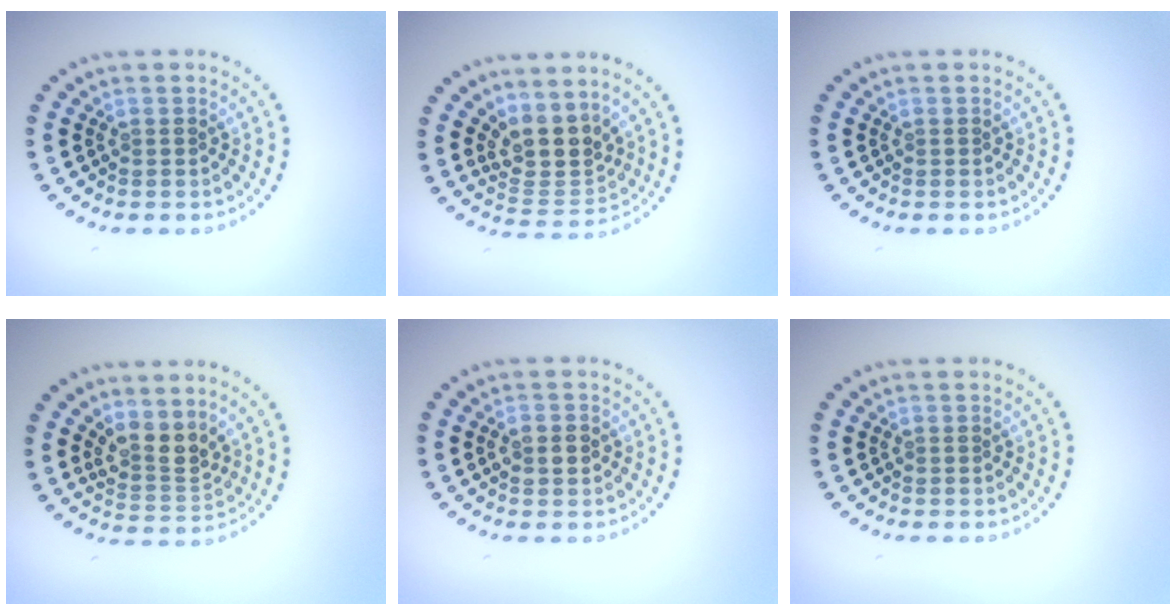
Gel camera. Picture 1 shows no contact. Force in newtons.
{"total": 3.8, "press": 2.9, "slide": 2.5}
{"total": 0.0}
{"total": 2.9, "press": 2.3, "slide": 1.6}
{"total": 2.0, "press": 2.0, "slide": 0.1}
{"total": 0.0}